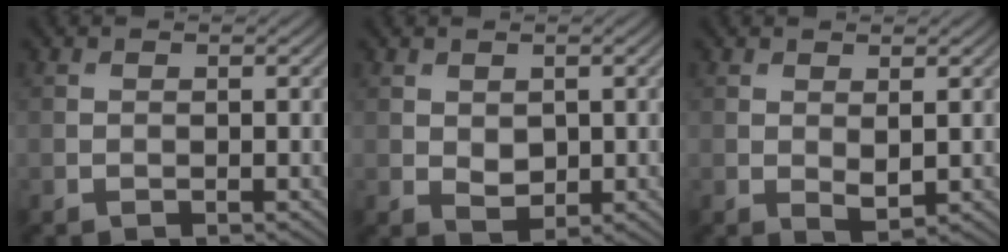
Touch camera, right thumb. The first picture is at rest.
{"total": 2.1, "force": [0.5, 1.5, 1.3], "torque": [-0.029, -0.005, 0.016]}
{"total": 1.6, "force": [0.6, 0.6, 1.4], "torque": [-0.029, -0.008, 0.014]}